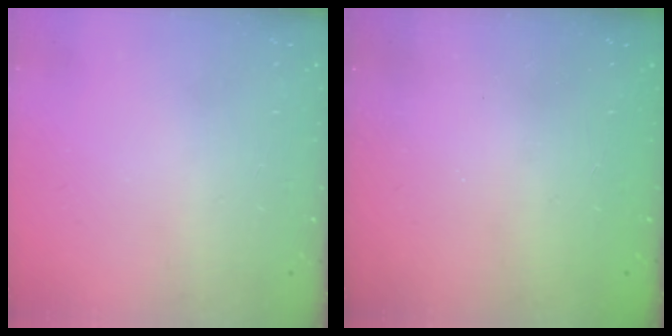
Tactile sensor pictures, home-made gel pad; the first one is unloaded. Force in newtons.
{"total": 2.3, "press": 2.2, "slide": 0.8}